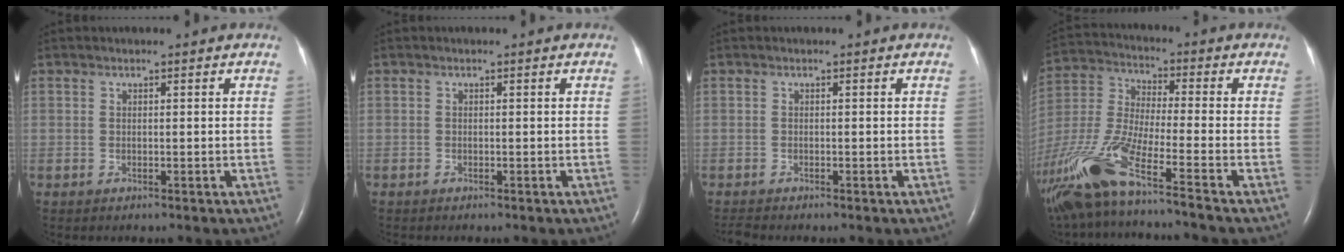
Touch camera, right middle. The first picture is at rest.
{"total": 0.0}
{"total": 1.0, "force": [-1.0, -0.2, 0.1], "torque": [-0.011, -0.008, -0.019]}
{"total": 17.6, "force": [-12.7, 0.0, 12.2], "torque": [-0.297, -0.038, -0.249]}